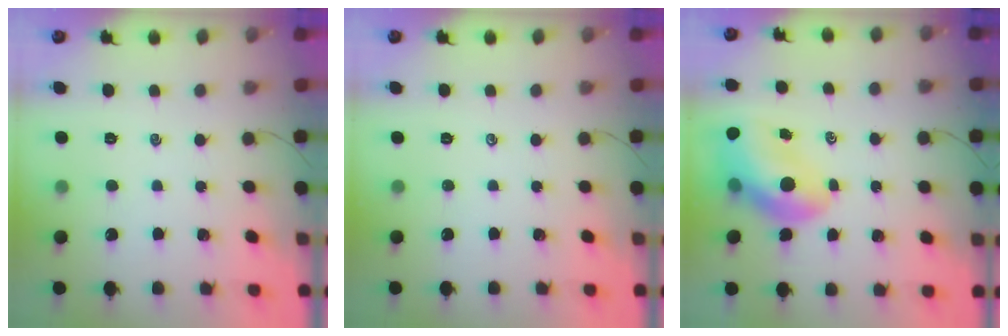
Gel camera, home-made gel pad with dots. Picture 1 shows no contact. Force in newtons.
{"total": 0.0}
{"total": 12.4, "press": 11.8, "slide": 3.9}